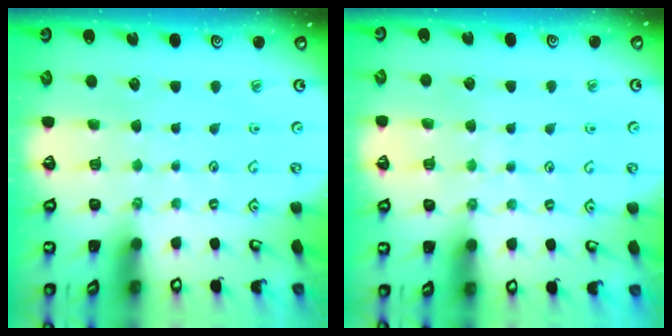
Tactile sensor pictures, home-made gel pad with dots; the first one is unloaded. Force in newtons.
{"total": 5.6, "press": 5.6, "slide": 0.7}